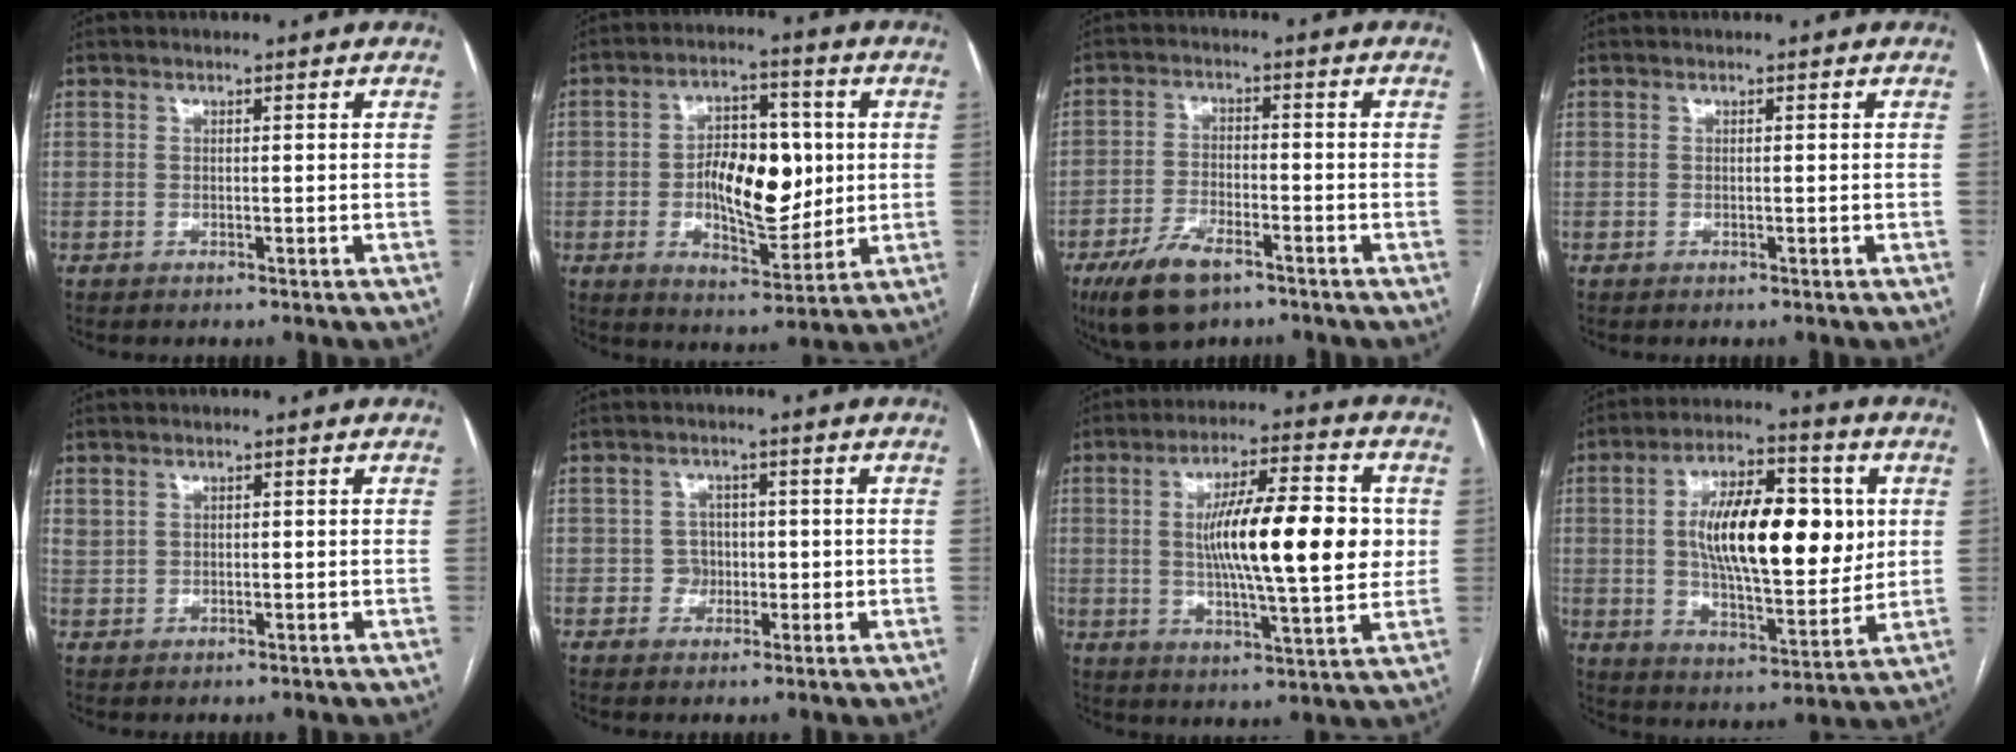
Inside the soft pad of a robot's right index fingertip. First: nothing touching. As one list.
[{"total": 12.3, "force": [0.2, 5.6, 10.9], "torque": [-0.182, 0.011, 0.011]}, {"total": 8.3, "force": [-5.3, 3.2, 5.5], "torque": [-0.118, -0.013, -0.092]}, {"total": 0.0}, {"total": 1.1, "force": [0.8, 0.5, 0.3], "torque": [-0.007, 0.007, 0.019]}, {"total": 2.9, "force": [-0.3, 2.8, 0.5], "torque": [0.001, 0.010, -0.003]}, {"total": 16.6, "force": [1.6, 2.8, 16.3], "torque": [-0.267, 0.009, 0.022]}, {"total": 18.3, "force": [2.9, 6.6, 16.8], "torque": [-0.280, 0.014, 0.047]}]